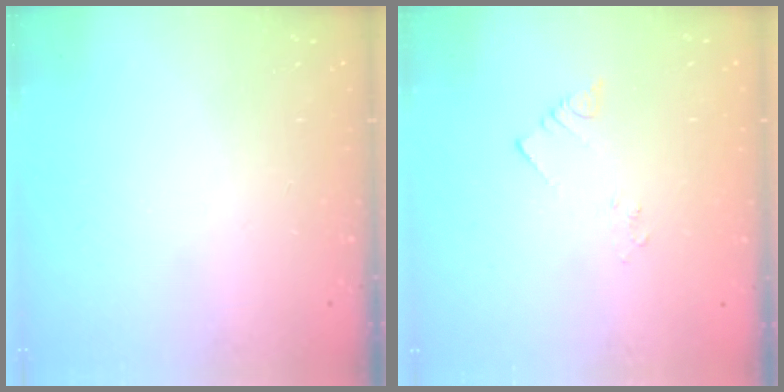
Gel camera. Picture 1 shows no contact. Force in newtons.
{"total": 2.1, "press": 2.1, "slide": 0.3}